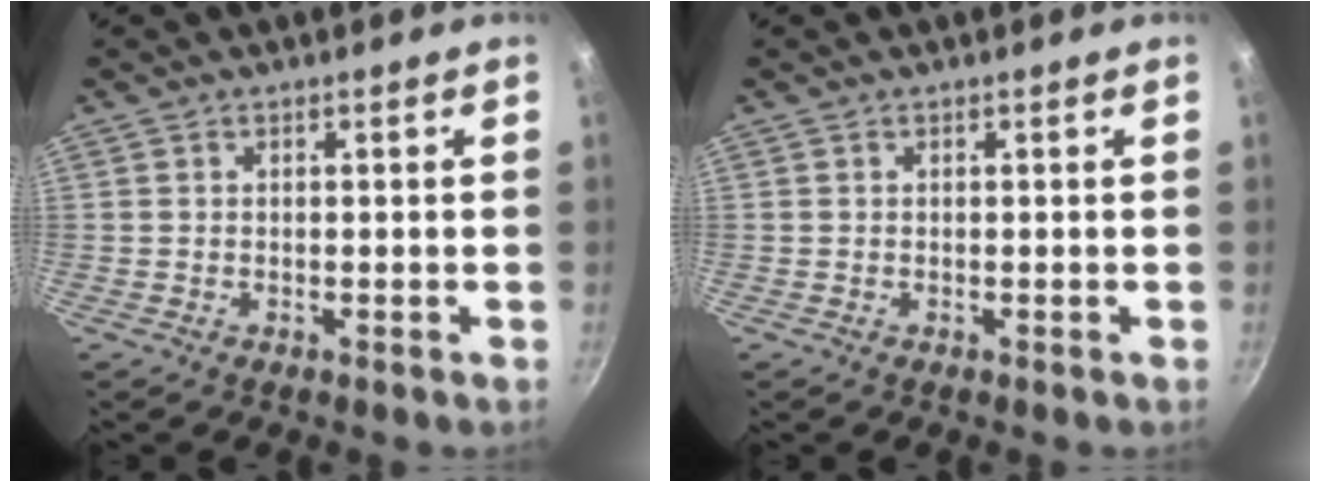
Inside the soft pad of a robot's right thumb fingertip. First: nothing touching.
{"total": 0.0}